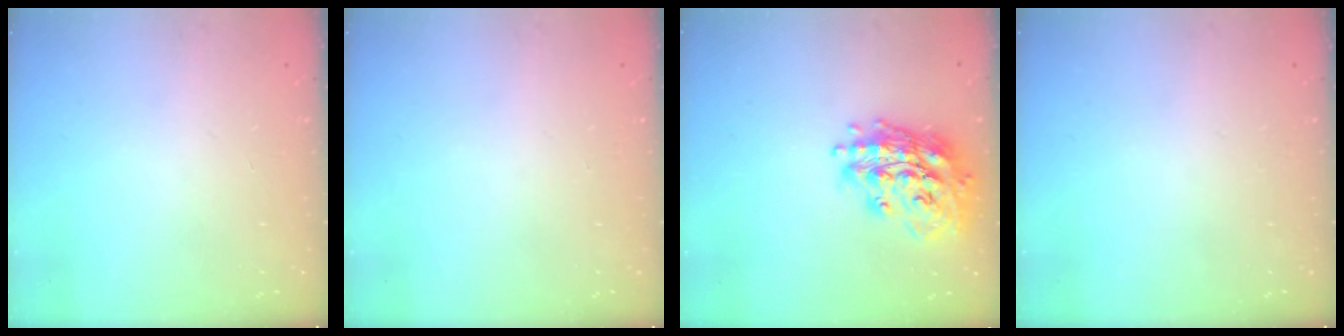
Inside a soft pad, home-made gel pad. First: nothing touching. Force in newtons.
{"total": 0.0}
{"total": 17.9, "press": 17.7, "slide": 2.2}
{"total": 0.0}